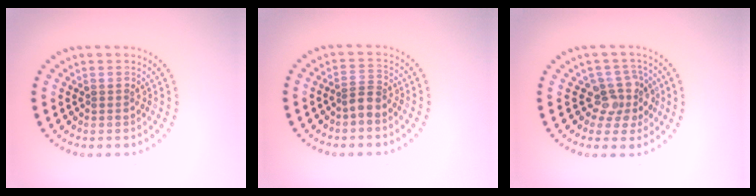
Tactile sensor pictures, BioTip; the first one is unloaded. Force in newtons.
{"total": 1.5, "press": 1.1, "slide": 1.1}
{"total": 3.1, "press": 2.6, "slide": 1.6}